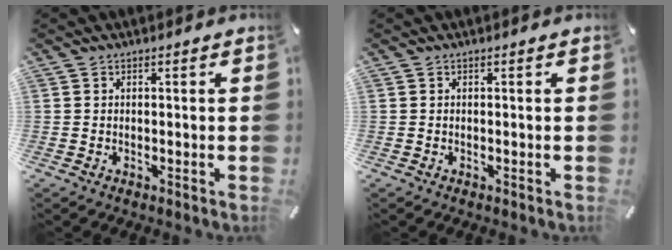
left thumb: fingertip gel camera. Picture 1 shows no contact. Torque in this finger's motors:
{"motor_torque": [0.23, 0.29, -0.03, -0.01, 0.00]}